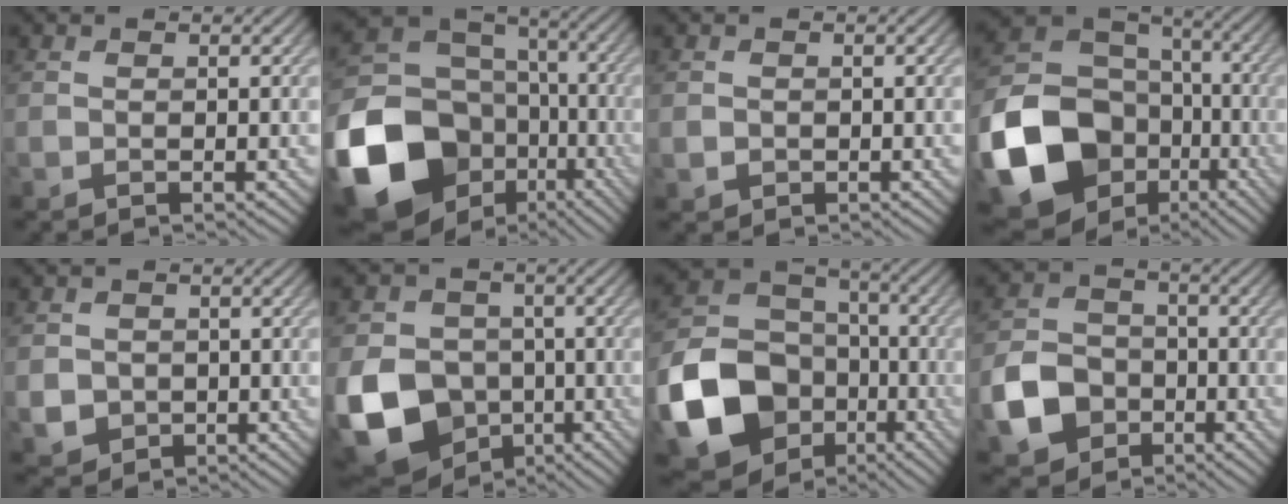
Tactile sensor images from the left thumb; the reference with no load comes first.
{"total": 21.5, "force": [-8.1, 17.1, 10.2], "torque": [-0.270, -0.054, -0.122]}
{"total": 1.1, "force": [-0.1, 1.1, 0.2], "torque": [-0.003, -0.007, -0.004]}
{"total": 18.2, "force": [-6.8, 14.1, 9.3], "torque": [-0.241, -0.045, -0.120]}
{"total": 3.1, "force": [-0.2, 2.9, 0.8], "torque": [-0.029, -0.013, -0.005]}
{"total": 16.3, "force": [-5.5, 13.5, 7.3], "torque": [-0.189, -0.053, -0.111]}
{"total": 16.1, "force": [-6.3, 12.5, 8.1], "torque": [-0.207, -0.041, -0.114]}
{"total": 7.8, "force": [-3.4, 5.9, 3.7], "torque": [-0.091, -0.011, -0.076]}